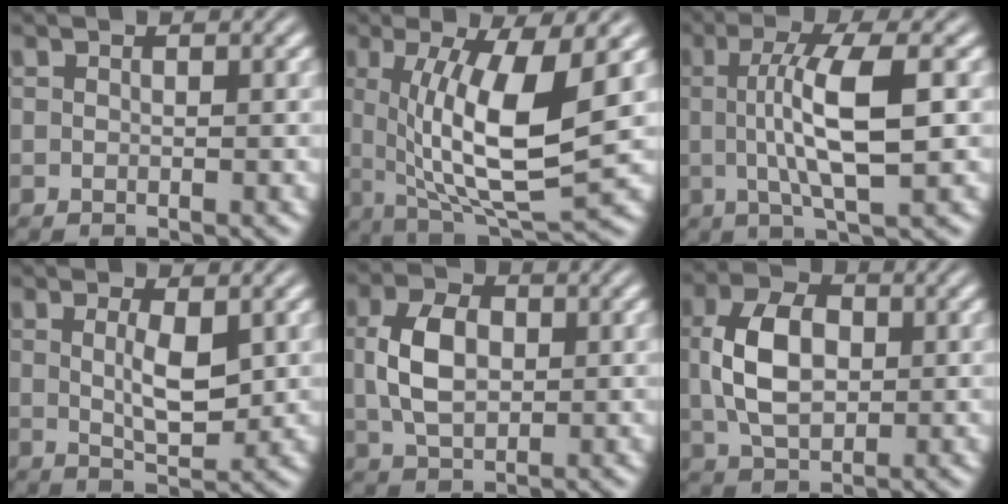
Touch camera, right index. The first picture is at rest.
{"total": 9.8, "force": [0.3, 3.4, 9.2], "torque": [-0.158, -0.027, 0.029]}
{"total": 6.0, "force": [0.5, 0.3, 6.0], "torque": [-0.097, -0.001, 0.013]}
{"total": 3.0, "force": [0.5, -0.1, 3.0], "torque": [-0.037, -0.012, 0.017]}
{"total": 4.0, "force": [0.5, 2.2, 3.3], "torque": [-0.064, -0.004, 0.020]}
{"total": 5.2, "force": [0.5, 3.0, 4.2], "torque": [-0.081, -0.004, 0.021]}